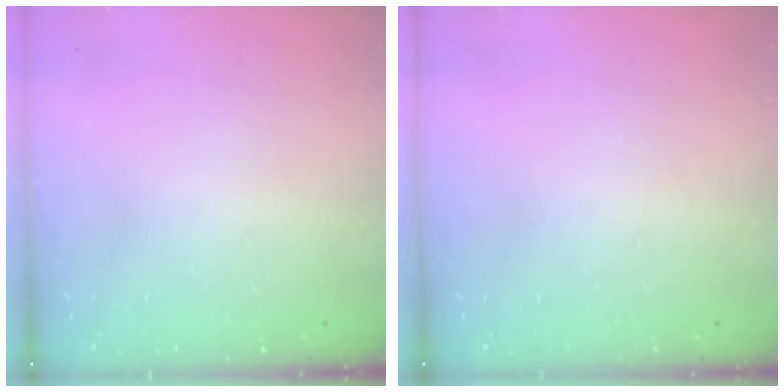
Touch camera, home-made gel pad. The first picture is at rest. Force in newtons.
{"total": 0.0}